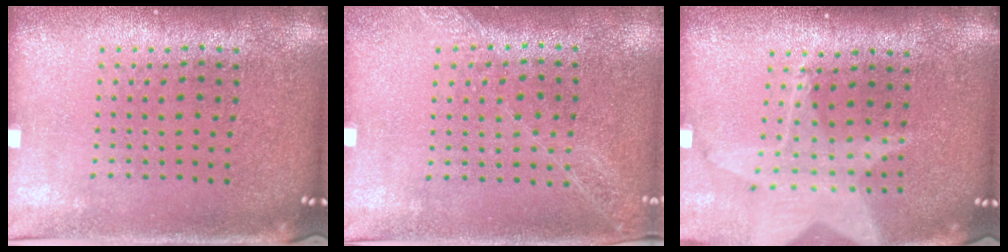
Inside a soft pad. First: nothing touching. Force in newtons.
{"total": 1.3, "press": 1.2, "slide": 0.2}
{"total": 2.0, "press": 1.6, "slide": 1.2}